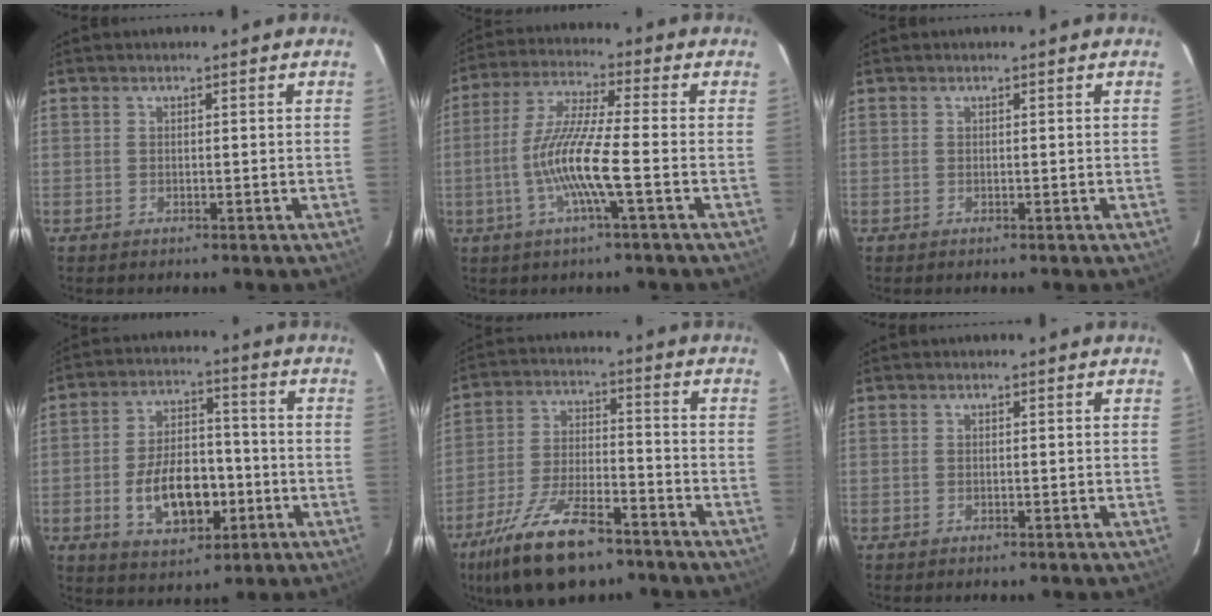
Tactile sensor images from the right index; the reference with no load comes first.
{"total": 11.1, "force": [-3.2, 0.0, 10.7], "torque": [-0.220, -0.001, -0.062]}
{"total": 0.0}
{"total": 13.1, "force": [-3.7, 7.4, 10.1], "torque": [-0.198, 0.015, -0.046]}
{"total": 17.0, "force": [-11.9, 6.1, 10.5], "torque": [-0.220, -0.023, -0.208]}
{"total": 0.0}